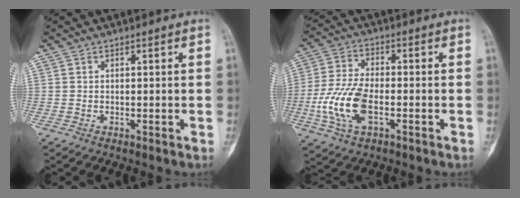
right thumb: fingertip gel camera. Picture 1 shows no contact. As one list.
[{"total": 11.4, "force": [-2.9, 5.6, 9.5], "torque": [-0.209, 0.010, -0.058]}]